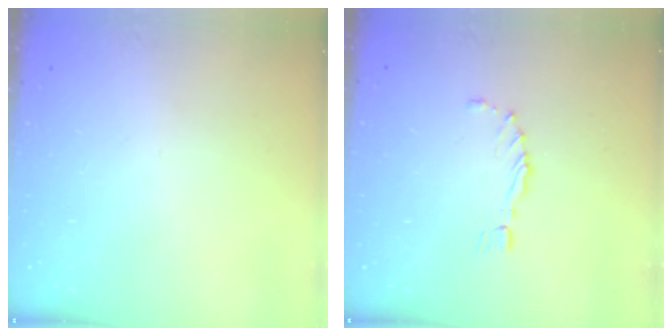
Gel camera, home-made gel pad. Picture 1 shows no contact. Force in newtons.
{"total": 0.9, "press": 0.9, "slide": 0.4}